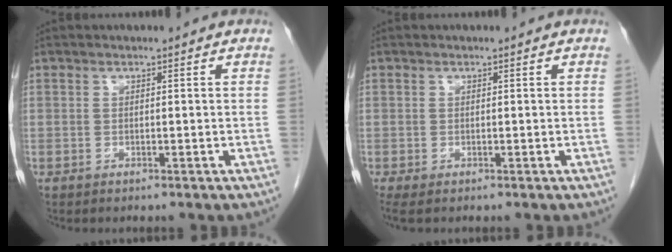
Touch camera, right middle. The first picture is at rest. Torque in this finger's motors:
{"motor_torque": [0.37, -0.22, 0.03, 0.01]}